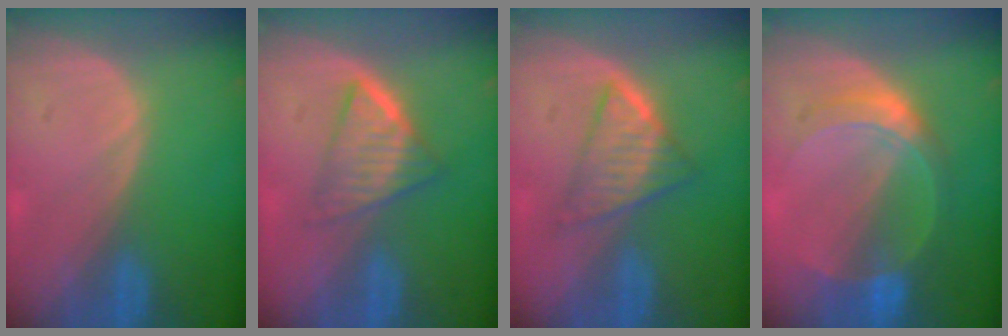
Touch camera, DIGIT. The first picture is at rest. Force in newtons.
{"total": 6.5, "press": 5.5, "slide": 3.5}
{"total": 5.6, "press": 5.5, "slide": 1.4}
{"total": 6.3, "press": 6.3, "slide": 0.1}